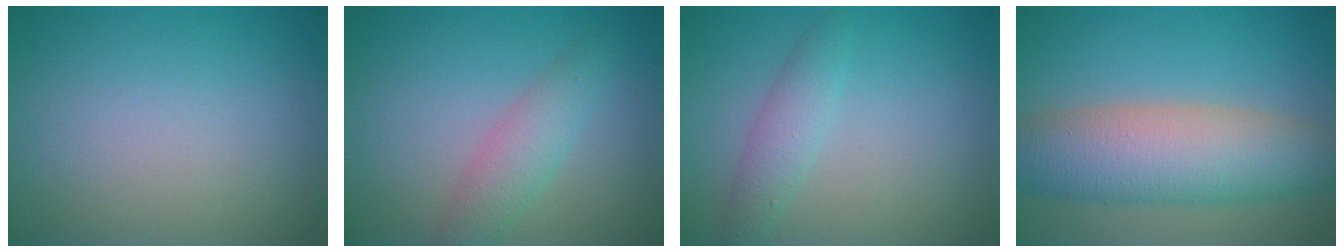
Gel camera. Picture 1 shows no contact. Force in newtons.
{"total": 2.8, "press": 2.8, "slide": 0.1}
{"total": 2.3, "press": 2.3, "slide": 0.1}
{"total": 8.6, "press": 8.6, "slide": 0.2}